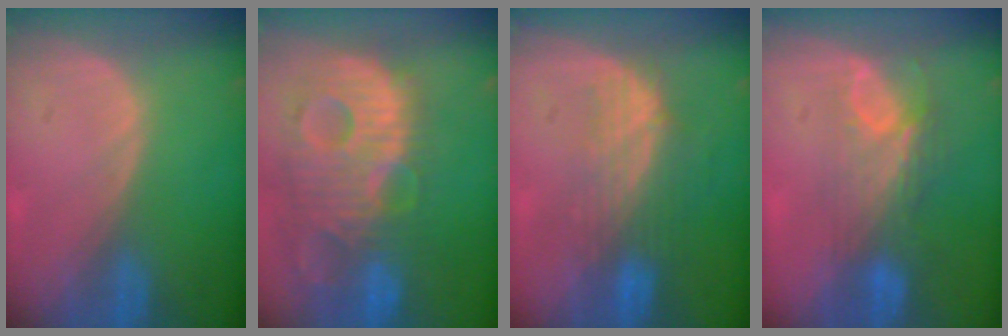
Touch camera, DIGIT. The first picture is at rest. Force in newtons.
{"total": 13.9, "press": 11.9, "slide": 7.2}
{"total": 7.6, "press": 6.9, "slide": 3.1}
{"total": 7.6, "press": 6.6, "slide": 3.7}